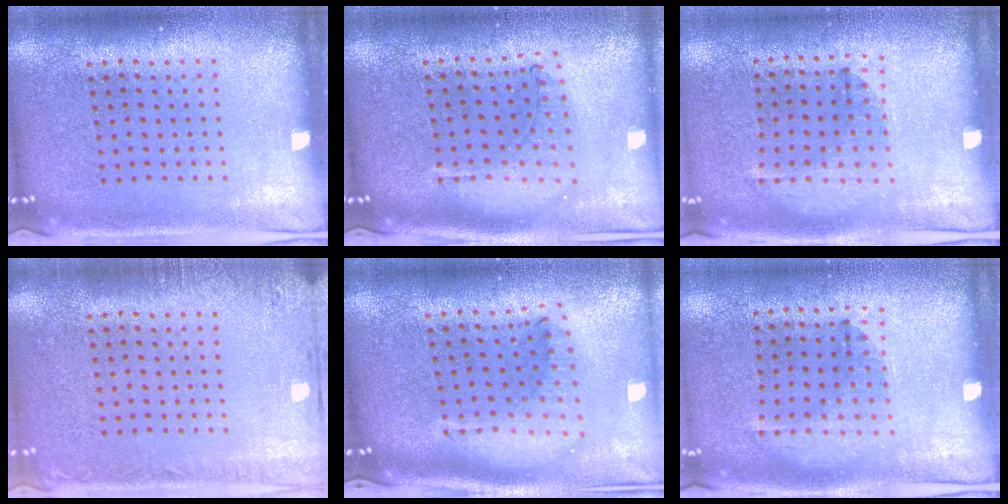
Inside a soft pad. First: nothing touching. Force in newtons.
{"total": 1.1, "press": 1.0, "slide": 0.2}
{"total": 1.3, "press": 0.9, "slide": 1.0}
{"total": 1.7, "press": 1.7, "slide": 0.2}
{"total": 1.8, "press": 1.4, "slide": 1.0}
{"total": 1.3, "press": 0.9, "slide": 1.0}